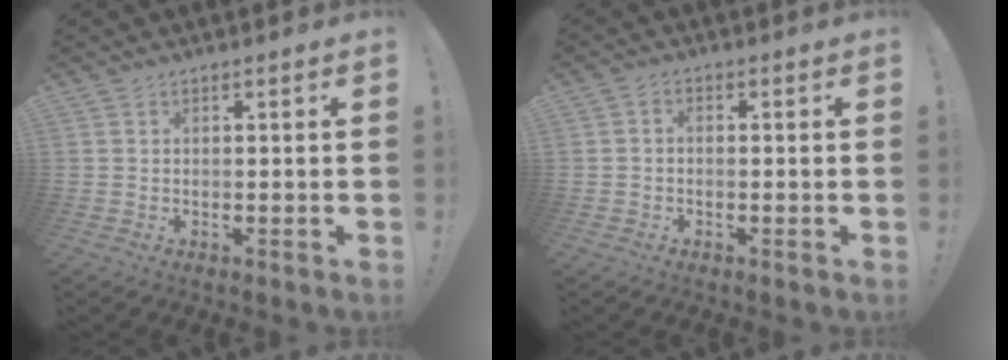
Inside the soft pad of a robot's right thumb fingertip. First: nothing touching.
{"total": 1.9, "force": [-1.0, 1.0, 1.2], "torque": [-0.026, 0.010, -0.017]}